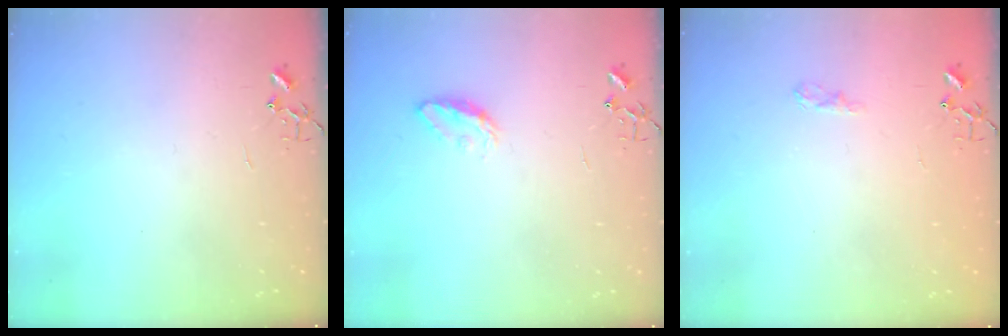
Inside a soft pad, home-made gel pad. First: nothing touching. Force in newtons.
{"total": 5.9, "press": 5.8, "slide": 0.7}
{"total": 5.3, "press": 5.2, "slide": 0.6}